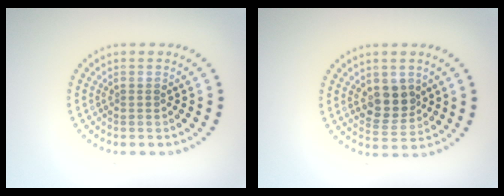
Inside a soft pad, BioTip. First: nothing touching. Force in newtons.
{"total": 3.5, "press": 3.4, "slide": 1.0}